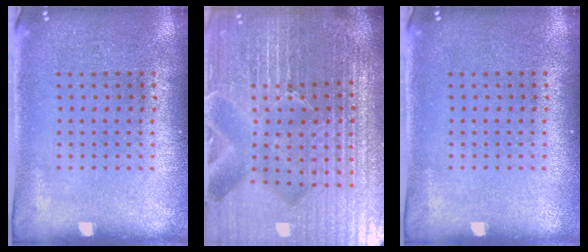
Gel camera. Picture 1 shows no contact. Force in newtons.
{"total": 7.0, "press": 6.2, "slide": 3.4}
{"total": 0.0}